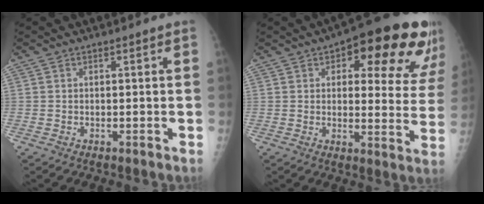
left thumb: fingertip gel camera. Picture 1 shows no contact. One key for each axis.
{"total": 20.8, "fx": 10.9, "fy": 8.3, "fz": 15.7, "tx": -0.152, "ty": -0.021, "tz": 0.132}